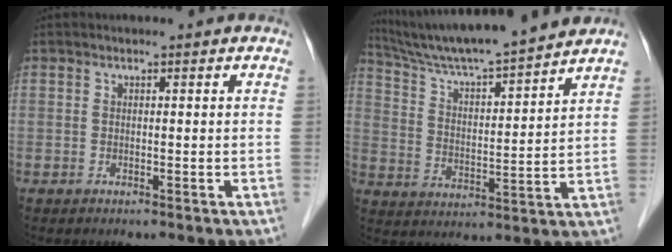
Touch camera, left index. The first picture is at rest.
{"total": 16.5, "force": [14.9, -0.3, 7.0], "torque": [-0.128, 0.011, 0.243]}